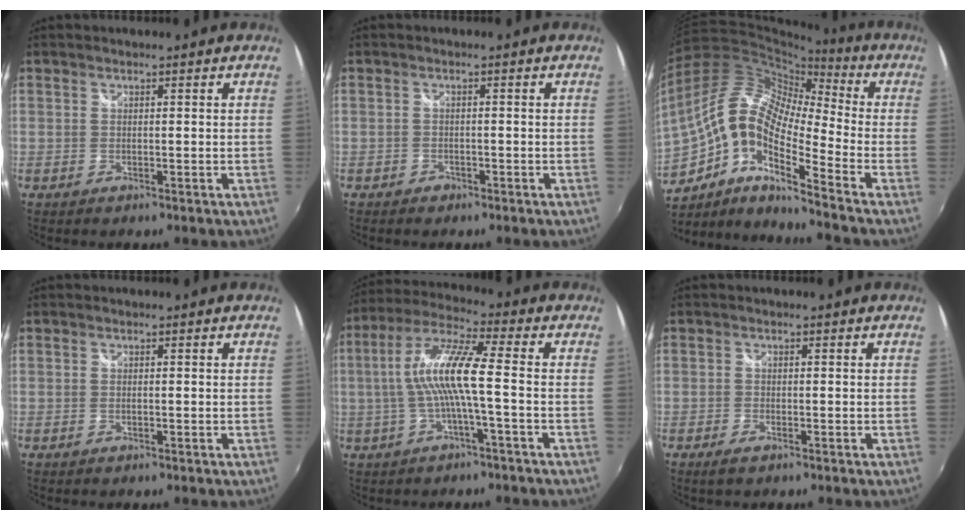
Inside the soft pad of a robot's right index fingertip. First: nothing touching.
{"total": 1.6, "force": [-1.1, 1.1, 0.3], "torque": [-0.009, 0.000, -0.015]}
{"total": 16.5, "force": [-4.2, 5.8, 14.9], "torque": [-0.256, -0.003, -0.101]}
{"total": 0.0}
{"total": 10.8, "force": [-1.1, 0.5, 10.7], "torque": [-0.208, 0.010, -0.018]}
{"total": 1.9, "force": [-1.3, 0.7, 1.2], "torque": [-0.024, -0.005, -0.023]}